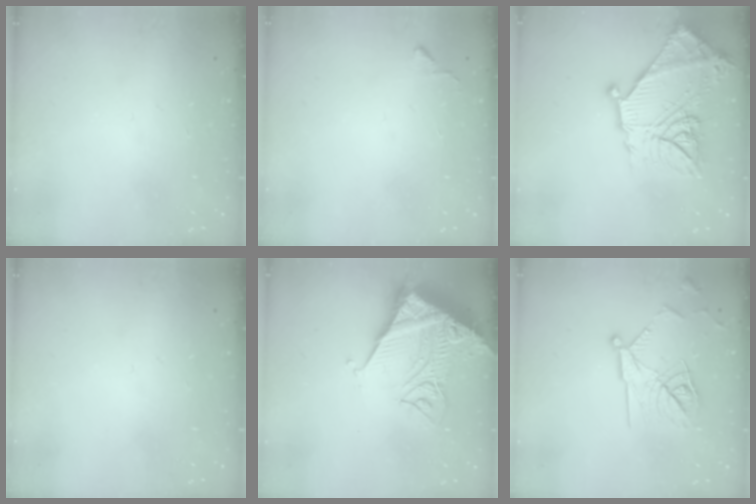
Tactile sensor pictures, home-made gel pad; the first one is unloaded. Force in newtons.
{"total": 5.1, "press": 5.0, "slide": 0.7}
{"total": 23.5, "press": 23.4, "slide": 1.6}
{"total": 0.0}
{"total": 16.3, "press": 16.2, "slide": 1.9}
{"total": 16.1, "press": 16.1, "slide": 0.6}